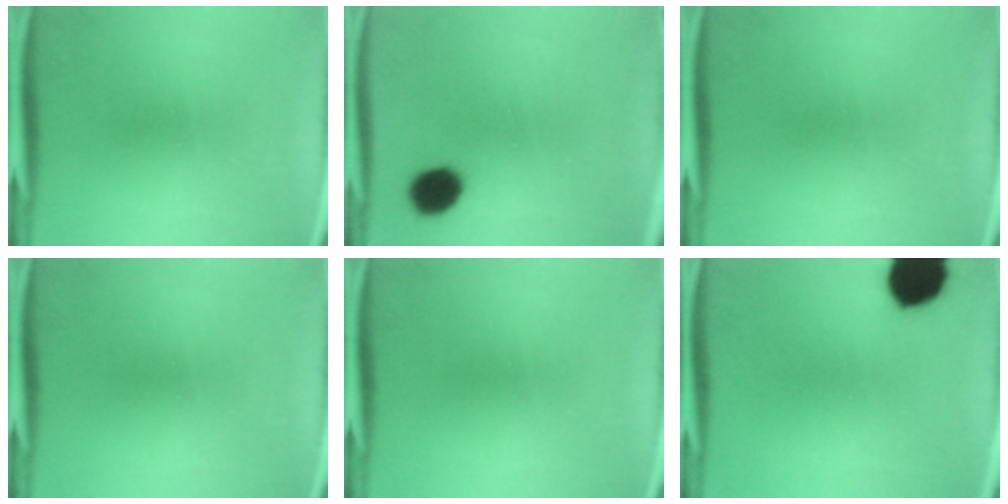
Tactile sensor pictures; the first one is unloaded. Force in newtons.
{"total": 8.7}
{"total": 0.0}
{"total": 0.0}
{"total": 0.0}
{"total": 13.8}